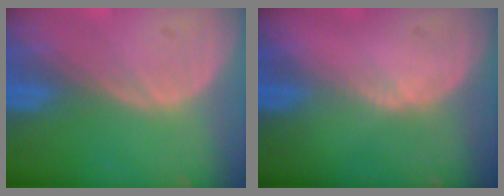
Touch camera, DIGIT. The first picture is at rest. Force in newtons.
{"total": 0.7, "press": 0.4, "slide": 0.5}